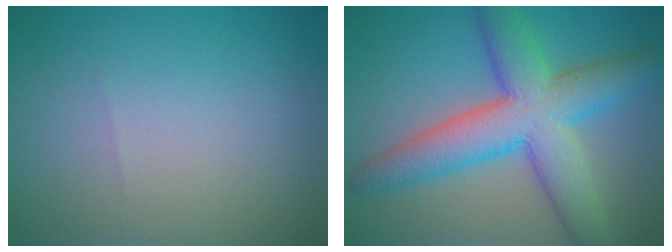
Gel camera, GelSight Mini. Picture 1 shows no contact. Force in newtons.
{"total": 9.1, "press": 9.1, "slide": 0.2}